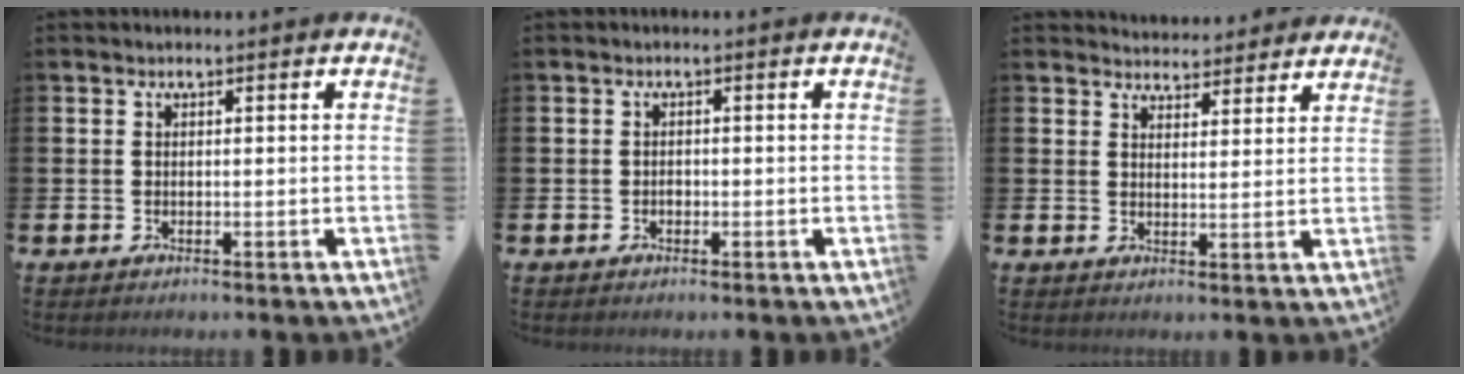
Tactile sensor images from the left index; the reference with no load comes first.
{"total": 0.7, "force": [-0.3, 0.6, 0.3], "torque": [-0.005, 0.002, -0.007]}
{"total": 3.9, "force": [3.9, 0.8, -0.2], "torque": [-0.002, -0.024, 0.071]}